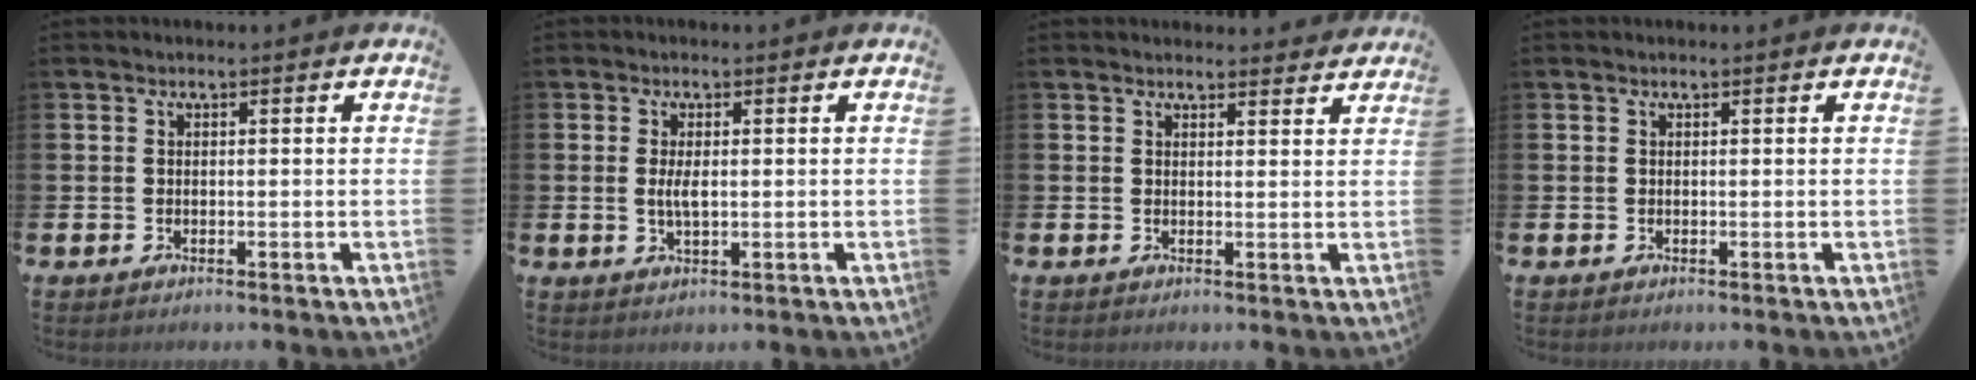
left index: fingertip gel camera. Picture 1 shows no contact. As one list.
[{"total": 2.6, "force": [0.2, 0.9, 2.4], "torque": [-0.043, 0.001, 0.001]}, {"total": 2.1, "force": [2.1, 0.4, 0.0], "torque": [0.011, -0.013, 0.036]}, {"total": 0.0}]